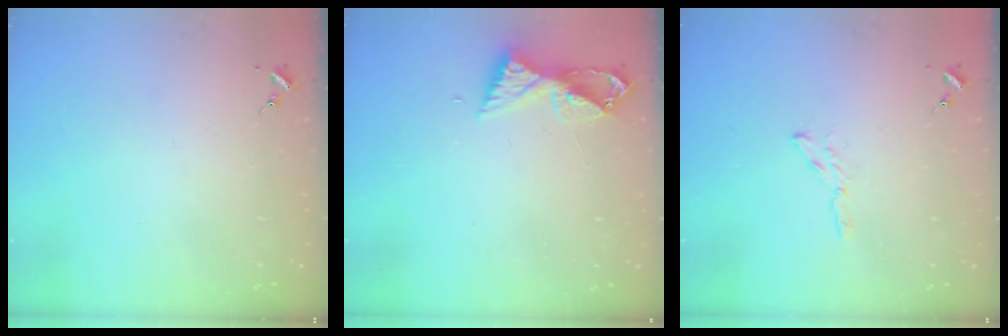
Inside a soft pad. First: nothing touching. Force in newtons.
{"total": 8.3, "press": 8.2, "slide": 0.6}
{"total": 2.4, "press": 2.4, "slide": 0.2}